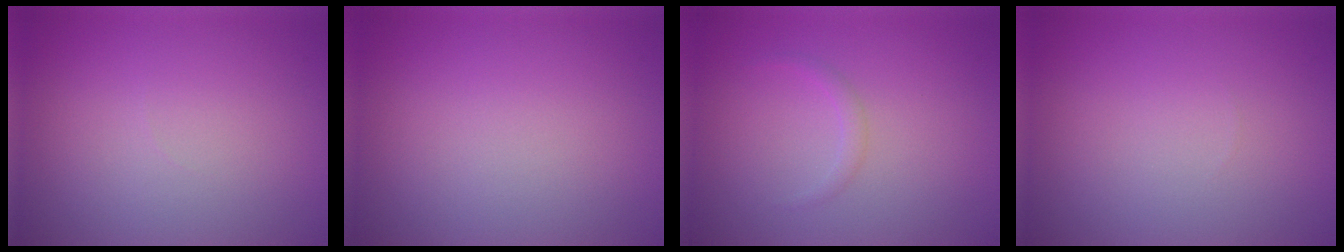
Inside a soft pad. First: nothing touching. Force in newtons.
{"total": 0.0}
{"total": 0.8, "press": 0.8, "slide": 0.1}
{"total": 0.0}